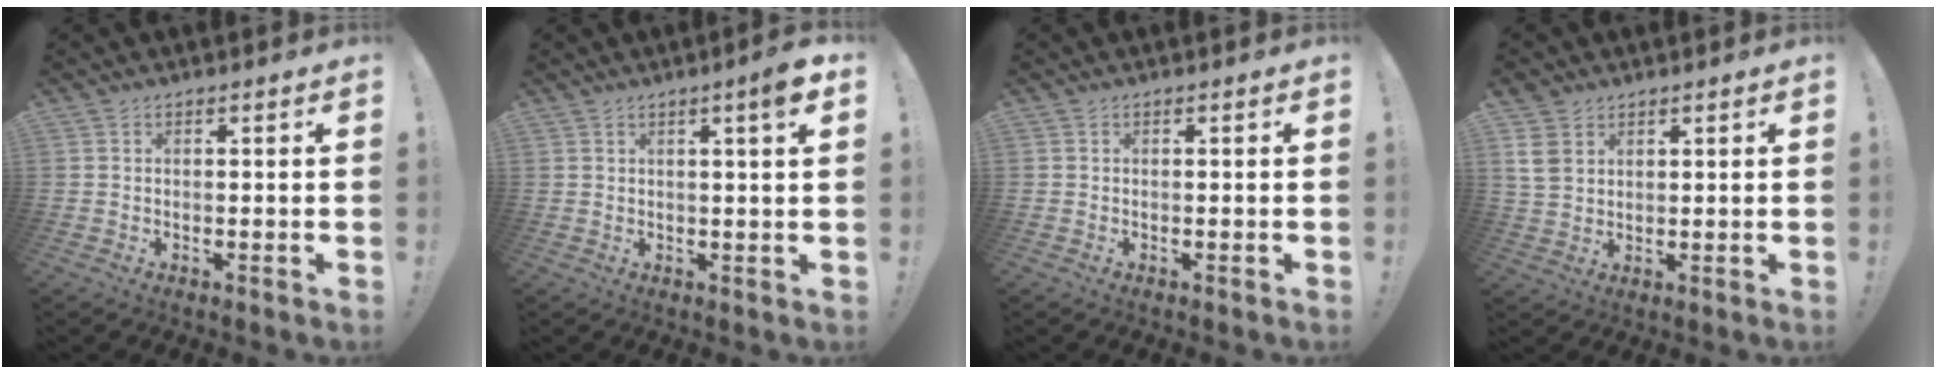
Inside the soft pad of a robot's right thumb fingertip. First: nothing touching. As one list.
[{"total": 4.7, "force": [2.3, -0.3, 4.1], "torque": [-0.055, -0.013, 0.030]}, {"total": 0.0}, {"total": 6.8, "force": [3.2, 4.7, 3.6], "torque": [-0.080, -0.006, 0.063]}]